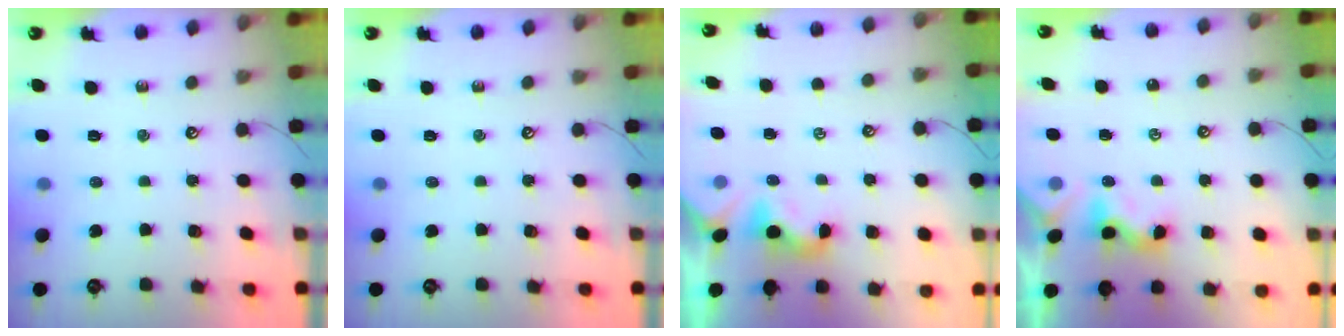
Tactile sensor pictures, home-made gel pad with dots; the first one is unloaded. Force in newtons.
{"total": 0.0}
{"total": 1.9, "press": 1.9, "slide": 0.6}
{"total": 2.3, "press": 2.3, "slide": 0.3}